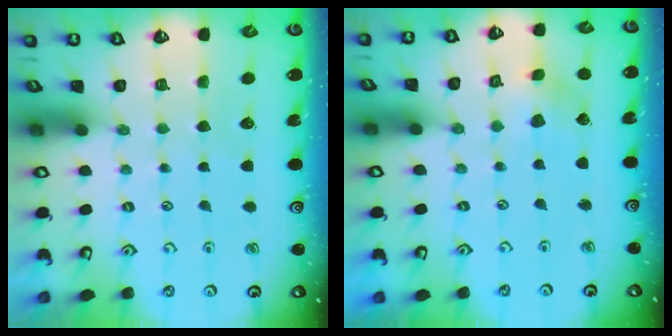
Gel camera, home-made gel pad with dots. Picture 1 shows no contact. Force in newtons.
{"total": 3.8, "press": 3.8, "slide": 0.4}